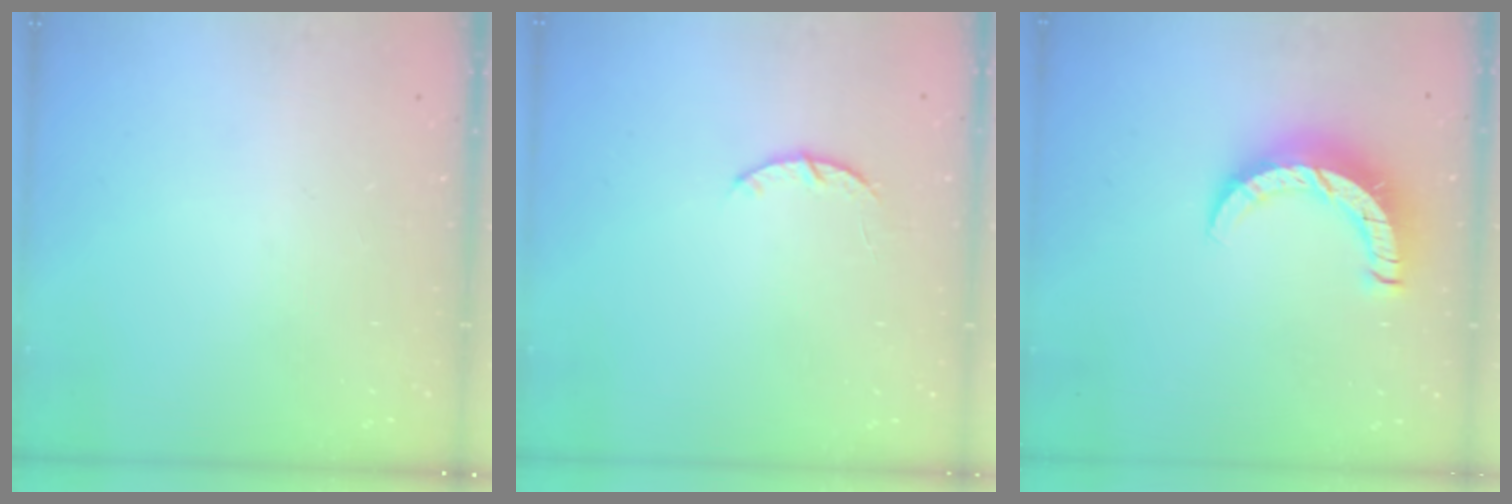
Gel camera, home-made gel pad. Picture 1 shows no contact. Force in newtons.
{"total": 3.0, "press": 2.9, "slide": 0.5}
{"total": 9.9, "press": 9.9, "slide": 0.6}